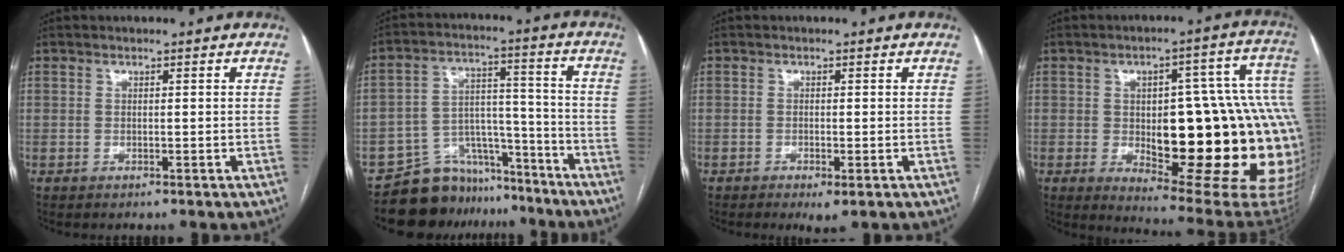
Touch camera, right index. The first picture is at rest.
{"total": 10.6, "force": [-9.2, 5.3, 0.3], "torque": [0.012, 0.068, -0.150]}
{"total": 1.9, "force": [-1.0, 0.5, 1.6], "torque": [-0.020, -0.003, -0.012]}
{"total": 28.4, "force": [-2.2, 8.0, 27.2], "torque": [-0.268, 0.033, -0.003]}